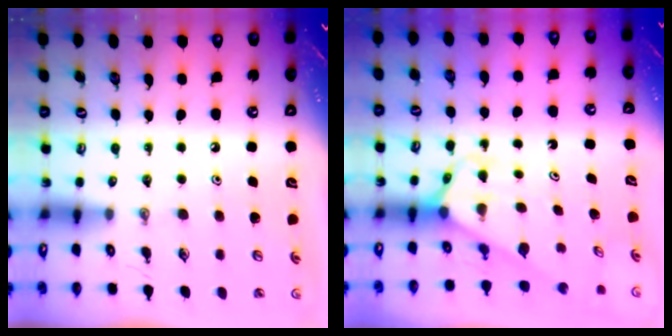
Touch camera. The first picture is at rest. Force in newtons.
{"total": 2.6, "press": 2.6, "slide": 0.1}